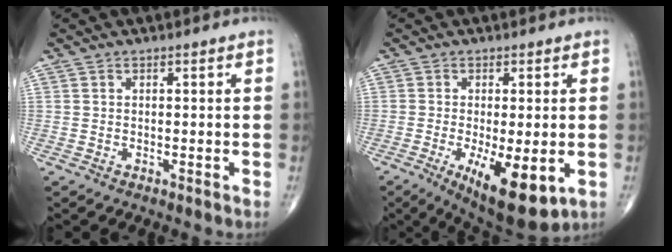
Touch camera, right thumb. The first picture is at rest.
{"total": 12.1, "force": [-3.7, 4.2, 10.7], "torque": [-0.166, -0.022, -0.047]}